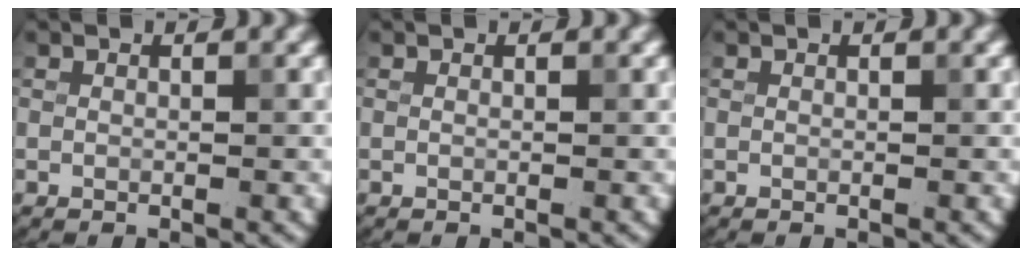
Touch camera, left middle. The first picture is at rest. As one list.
[{"total": 0.0}, {"total": 0.0}]